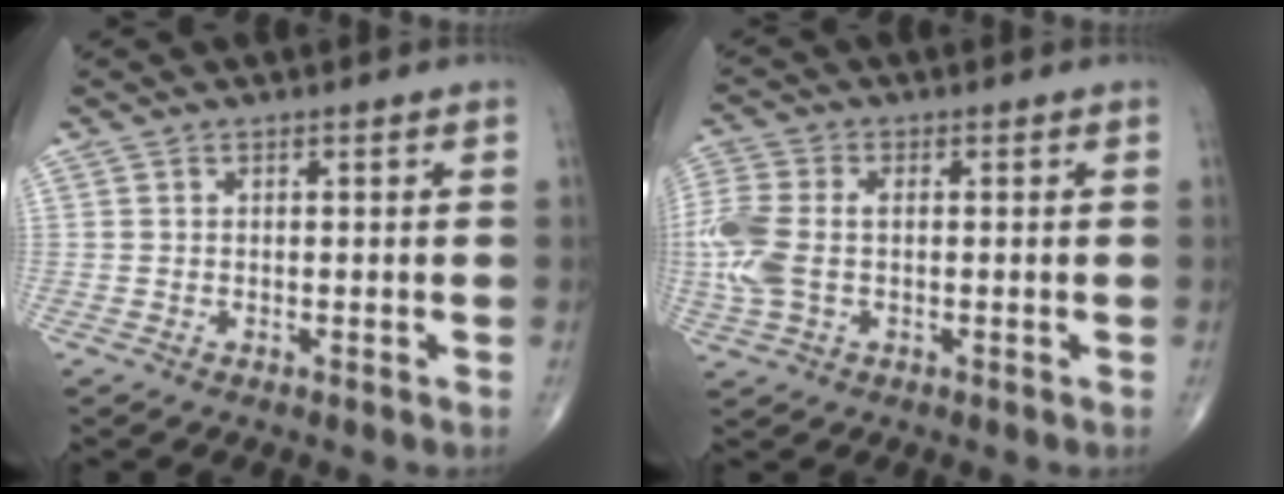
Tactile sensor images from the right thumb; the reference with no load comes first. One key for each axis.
{"total": 10.1, "fx": -0.4, "fy": 6.1, "fz": 8.0, "tx": -0.219, "ty": 0.013, "tz": -0.009}